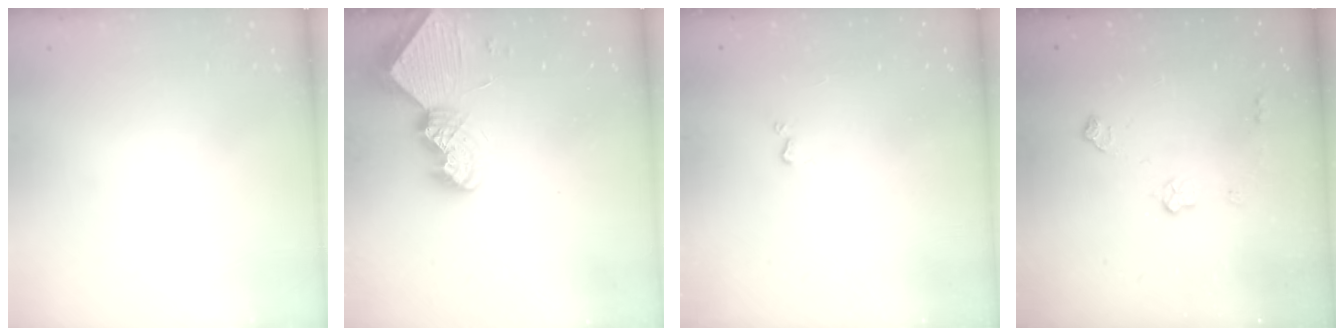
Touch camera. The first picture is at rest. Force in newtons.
{"total": 10.4, "press": 10.3, "slide": 0.8}
{"total": 0.7, "press": 0.7, "slide": 0.2}
{"total": 6.8, "press": 6.8, "slide": 0.3}